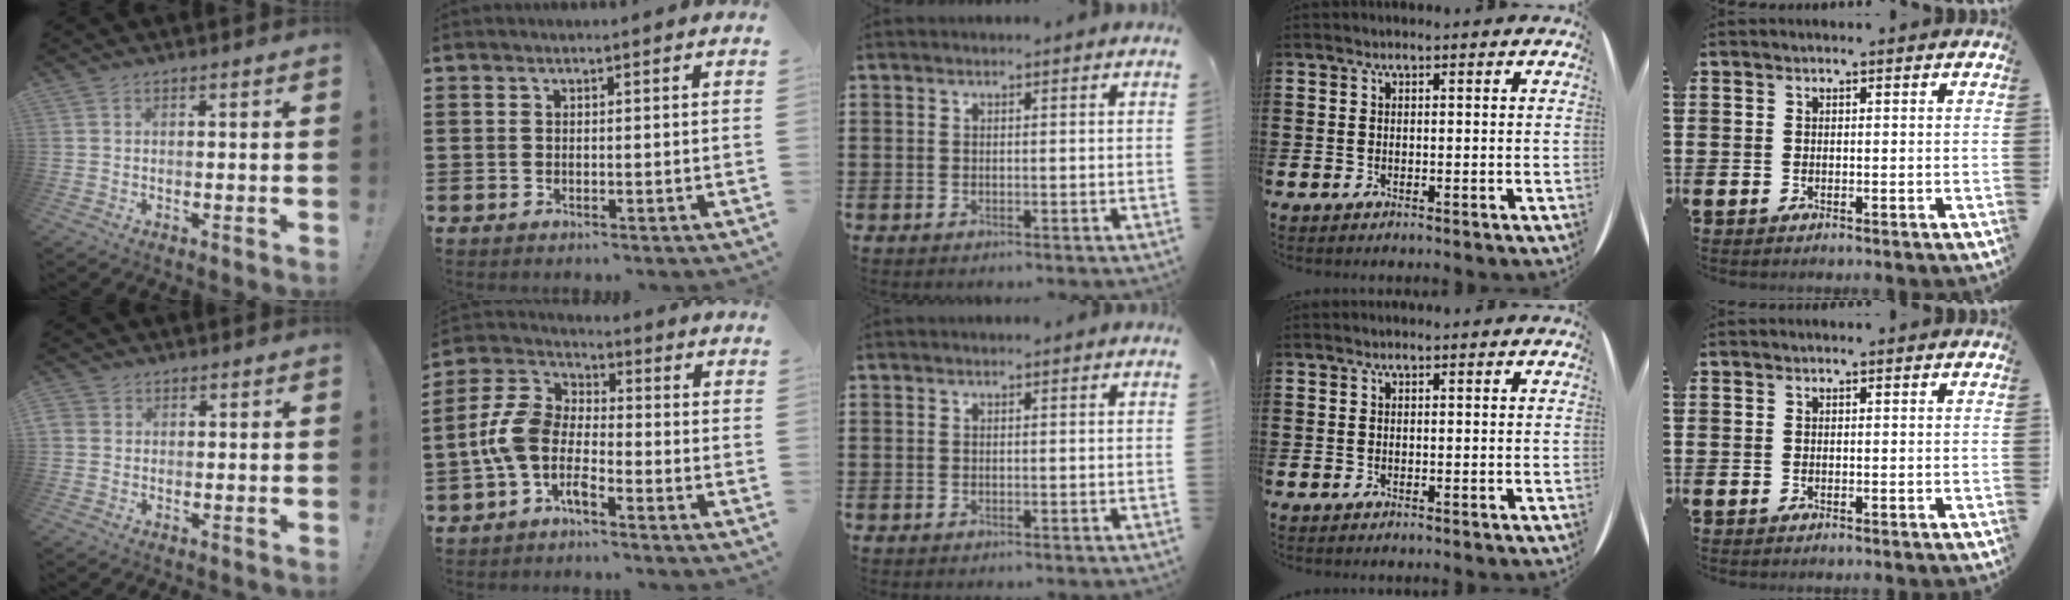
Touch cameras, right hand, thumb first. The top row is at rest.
{"thumb": {"total": 2.4, "force": [0.8, 2.1, 0.7], "torque": [-0.009, 0.000, 0.016]}, "index": {"total": 6.9, "force": [-3.0, 3.4, 5.2], "torque": [-0.155, -0.019, -0.072]}}